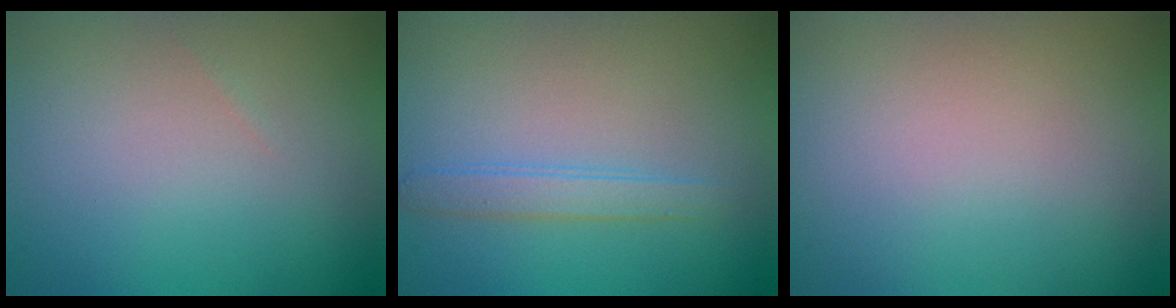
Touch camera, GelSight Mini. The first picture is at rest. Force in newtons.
{"total": 1.8, "press": 1.8, "slide": 0.1}
{"total": 0.0}